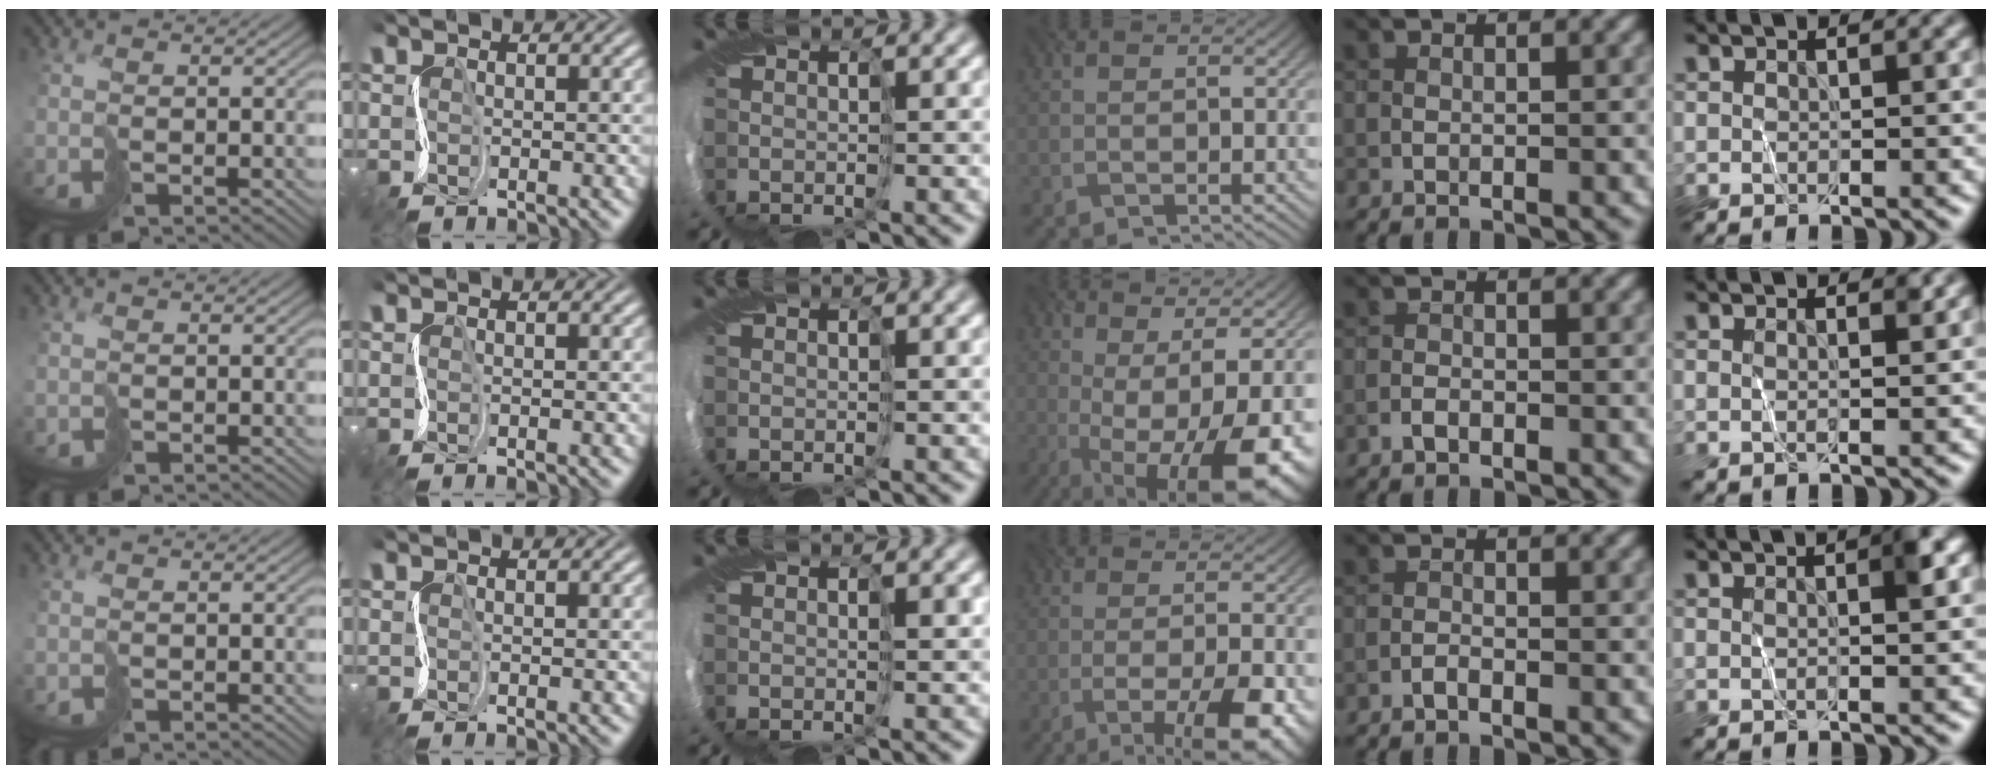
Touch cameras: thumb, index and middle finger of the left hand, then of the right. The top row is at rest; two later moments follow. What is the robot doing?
{"motion": "cut", "object": "paper"}